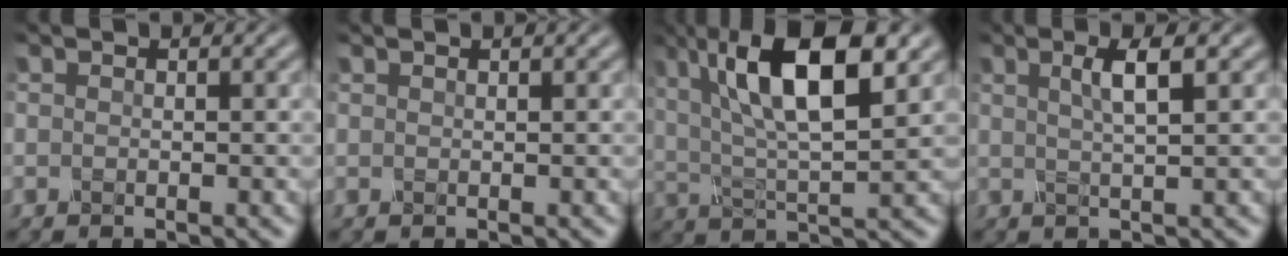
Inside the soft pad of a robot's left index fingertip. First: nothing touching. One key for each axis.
{"total": 0.0}
{"total": 10.9, "fx": 4.3, "fy": 3.3, "fz": 9.4, "tx": -0.164, "ty": 0.008, "tz": 0.069}
{"total": 3.1, "fx": 1.1, "fy": 0.7, "fz": 2.8, "tx": -0.040, "ty": 0.002, "tz": 0.014}